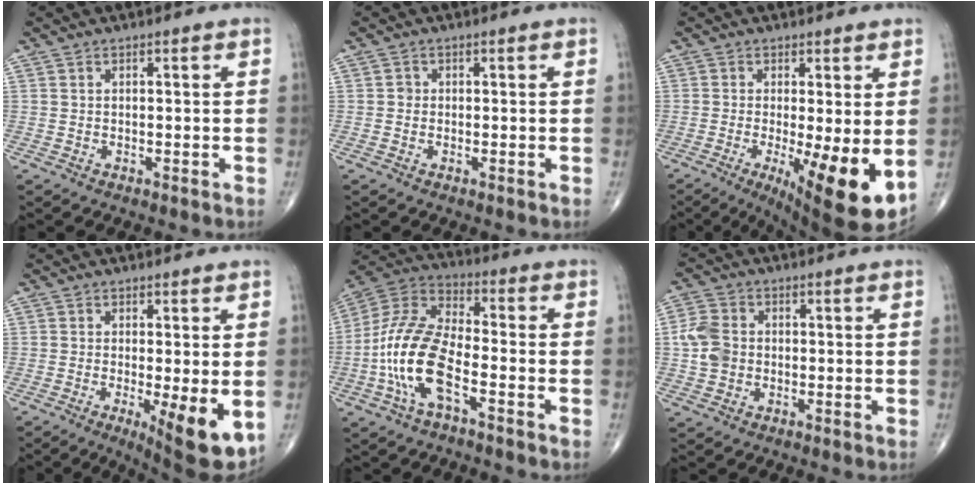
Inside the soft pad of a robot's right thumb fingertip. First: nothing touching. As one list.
[{"total": 0.9, "force": [-0.1, 0.9, 0.3], "torque": [0.001, 0.003, -0.003]}, {"total": 12.4, "force": [-2.7, 2.9, 11.8], "torque": [-0.180, -0.029, -0.034]}, {"total": 9.6, "force": [-2.3, 2.4, 8.9], "torque": [-0.125, -0.024, -0.030]}, {"total": 15.4, "force": [-5.0, 6.6, 13.0], "torque": [-0.275, 0.034, -0.099]}, {"total": 6.1, "force": [-0.3, 5.0, 3.5], "torque": [-0.064, 0.012, -0.013]}]